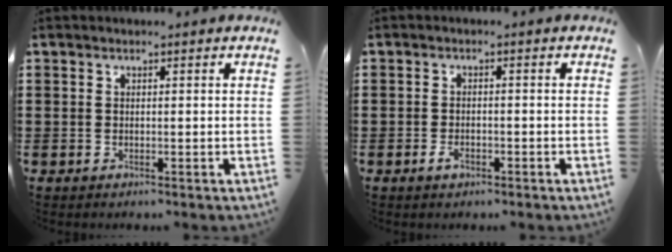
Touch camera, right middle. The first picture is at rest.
{"total": 1.8, "force": [-1.0, 0.8, 1.3], "torque": [-0.033, -0.004, -0.022]}